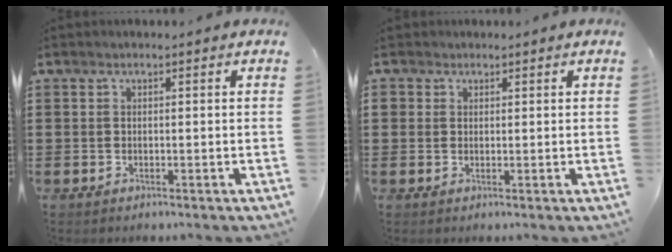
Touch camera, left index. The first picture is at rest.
{"total": 1.6, "force": [1.0, 1.2, 0.1], "torque": [-0.008, 0.007, 0.020]}